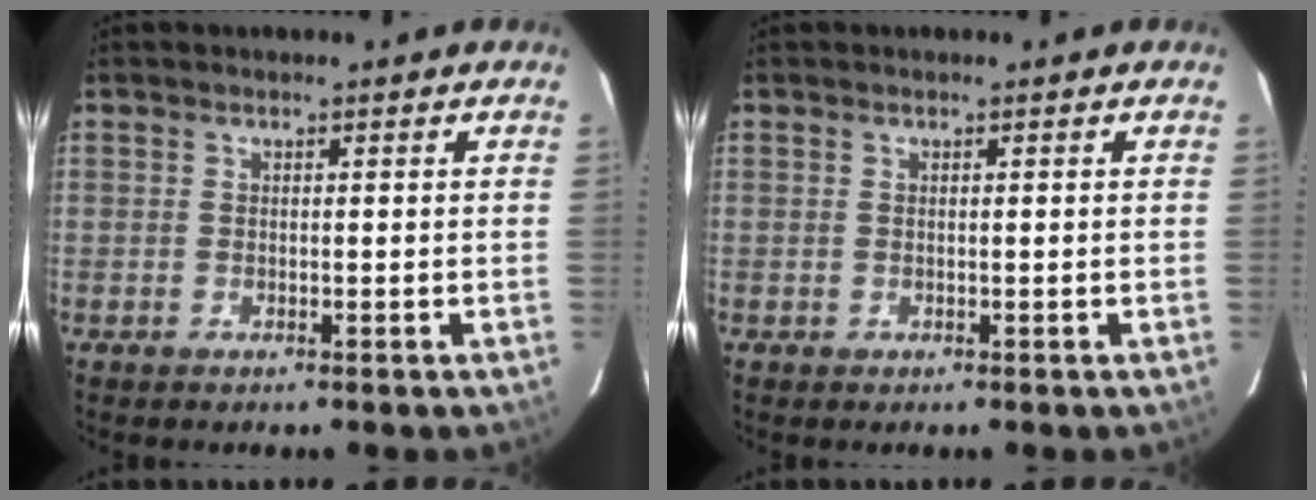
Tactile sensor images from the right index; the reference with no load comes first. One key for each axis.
{"total": 0.0}